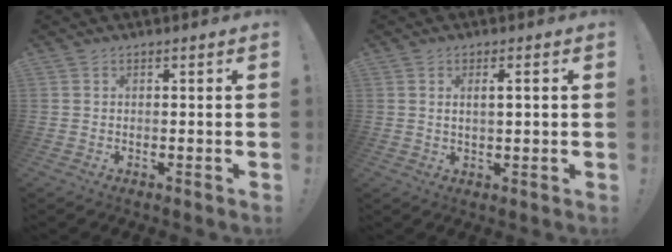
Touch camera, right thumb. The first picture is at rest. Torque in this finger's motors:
{"motor_torque": [-0.11, -0.01, -0.26, 0.26, -0.05]}